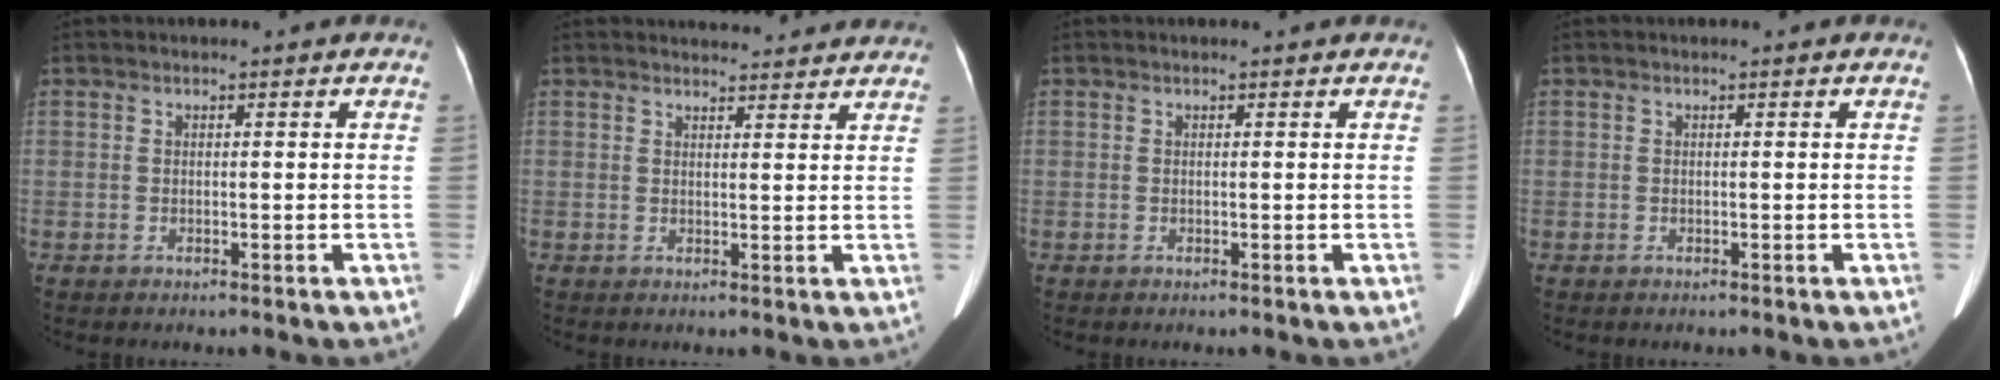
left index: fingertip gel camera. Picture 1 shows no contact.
{"total": 8.7, "force": [8.3, 1.6, 1.8], "torque": [-0.012, 0.014, 0.085]}
{"total": 0.8, "force": [0.8, 0.1, 0.2], "torque": [-0.012, 0.005, 0.006]}
{"total": 0.0}